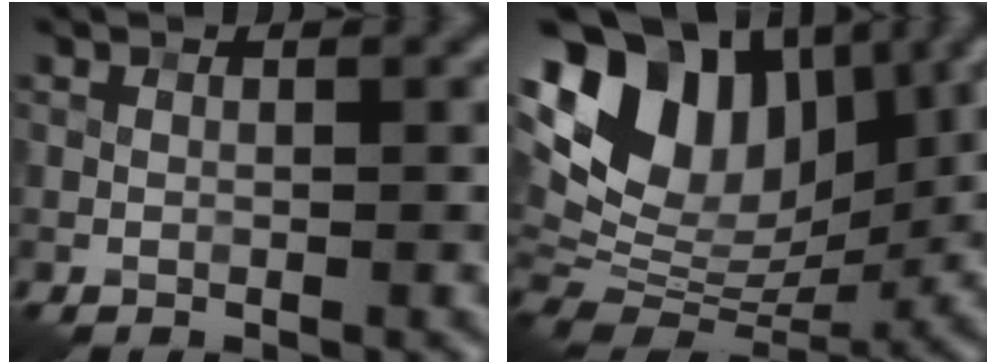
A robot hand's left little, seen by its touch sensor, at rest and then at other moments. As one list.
[{"total": 13.0, "force": [4.8, 8.8, 8.3], "torque": [-0.152, 0.027, 0.086]}]